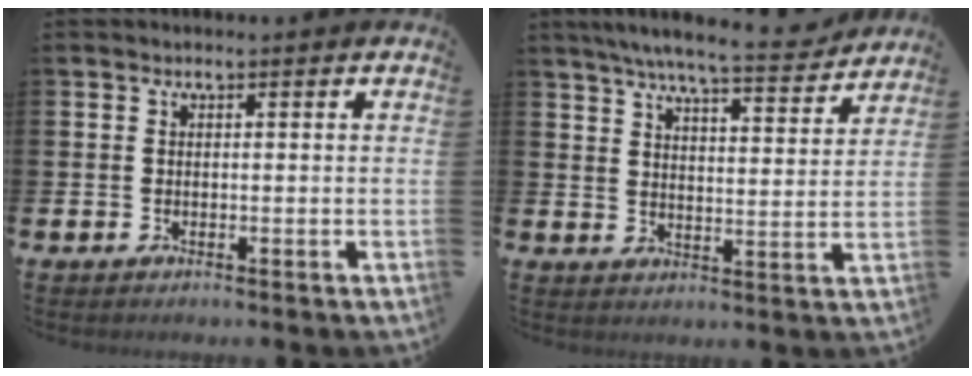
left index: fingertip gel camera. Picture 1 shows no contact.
{"total": 7.5, "force": [7.0, 0.6, 2.8], "torque": [-0.062, -0.042, 0.120]}